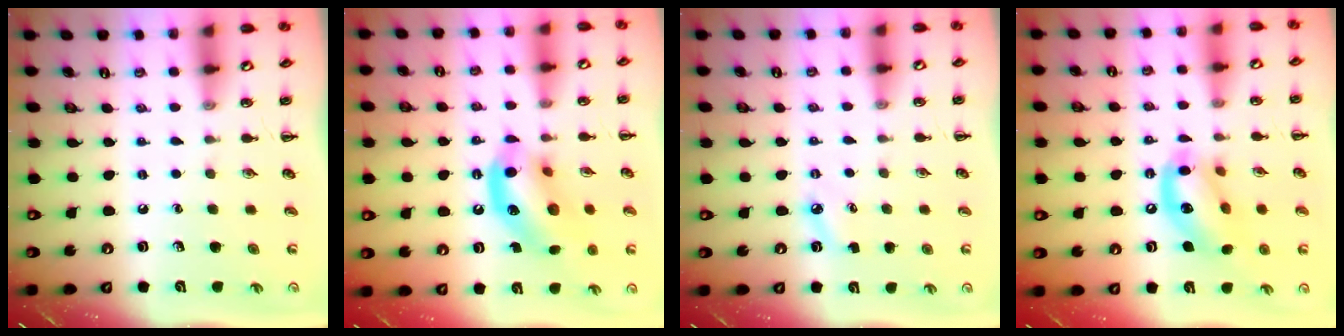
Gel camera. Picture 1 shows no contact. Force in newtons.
{"total": 13.8, "press": 13.6, "slide": 2.8}
{"total": 4.1, "press": 3.9, "slide": 1.5}
{"total": 13.9, "press": 13.6, "slide": 2.6}